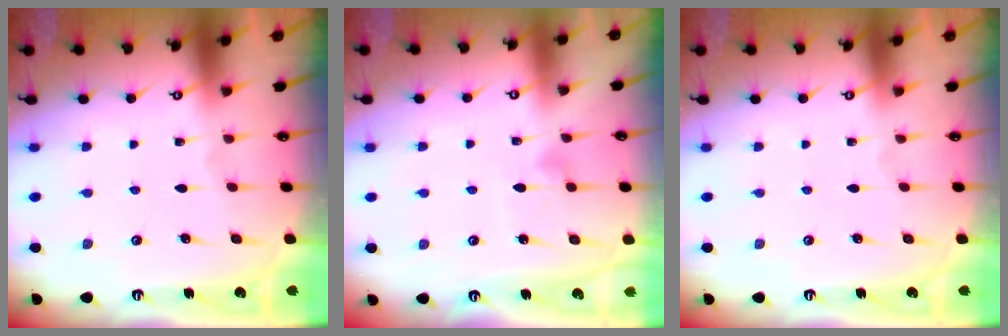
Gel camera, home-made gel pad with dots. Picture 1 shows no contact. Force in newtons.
{"total": 7.7, "press": 7.7, "slide": 0.4}
{"total": 0.0}